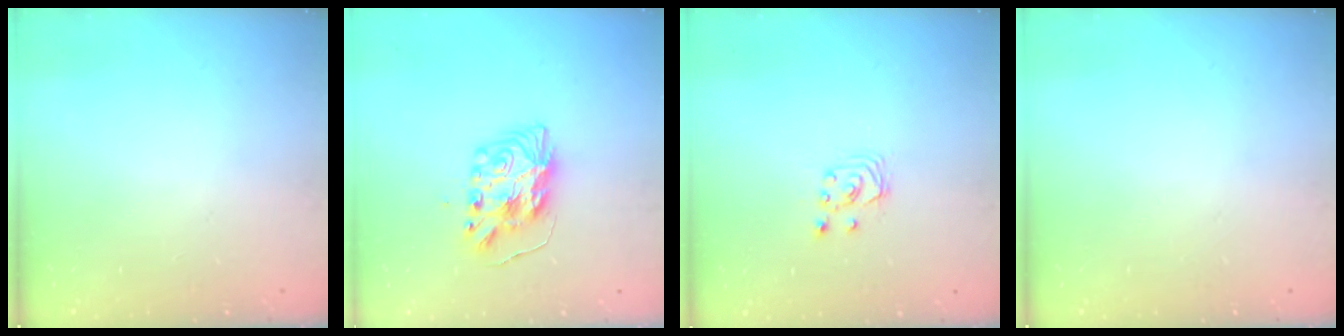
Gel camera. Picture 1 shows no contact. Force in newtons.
{"total": 9.5, "press": 9.5, "slide": 0.4}
{"total": 3.0, "press": 3.0, "slide": 0.3}
{"total": 0.0}